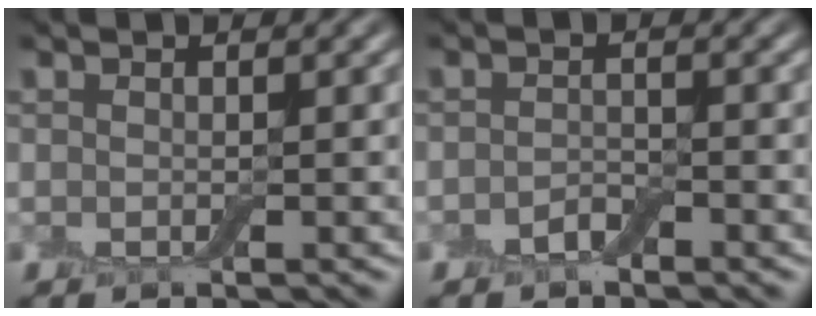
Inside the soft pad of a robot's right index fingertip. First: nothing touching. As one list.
[{"total": 1.5, "force": [-1.0, 0.6, 0.8], "torque": [-0.016, 0.003, -0.020]}]